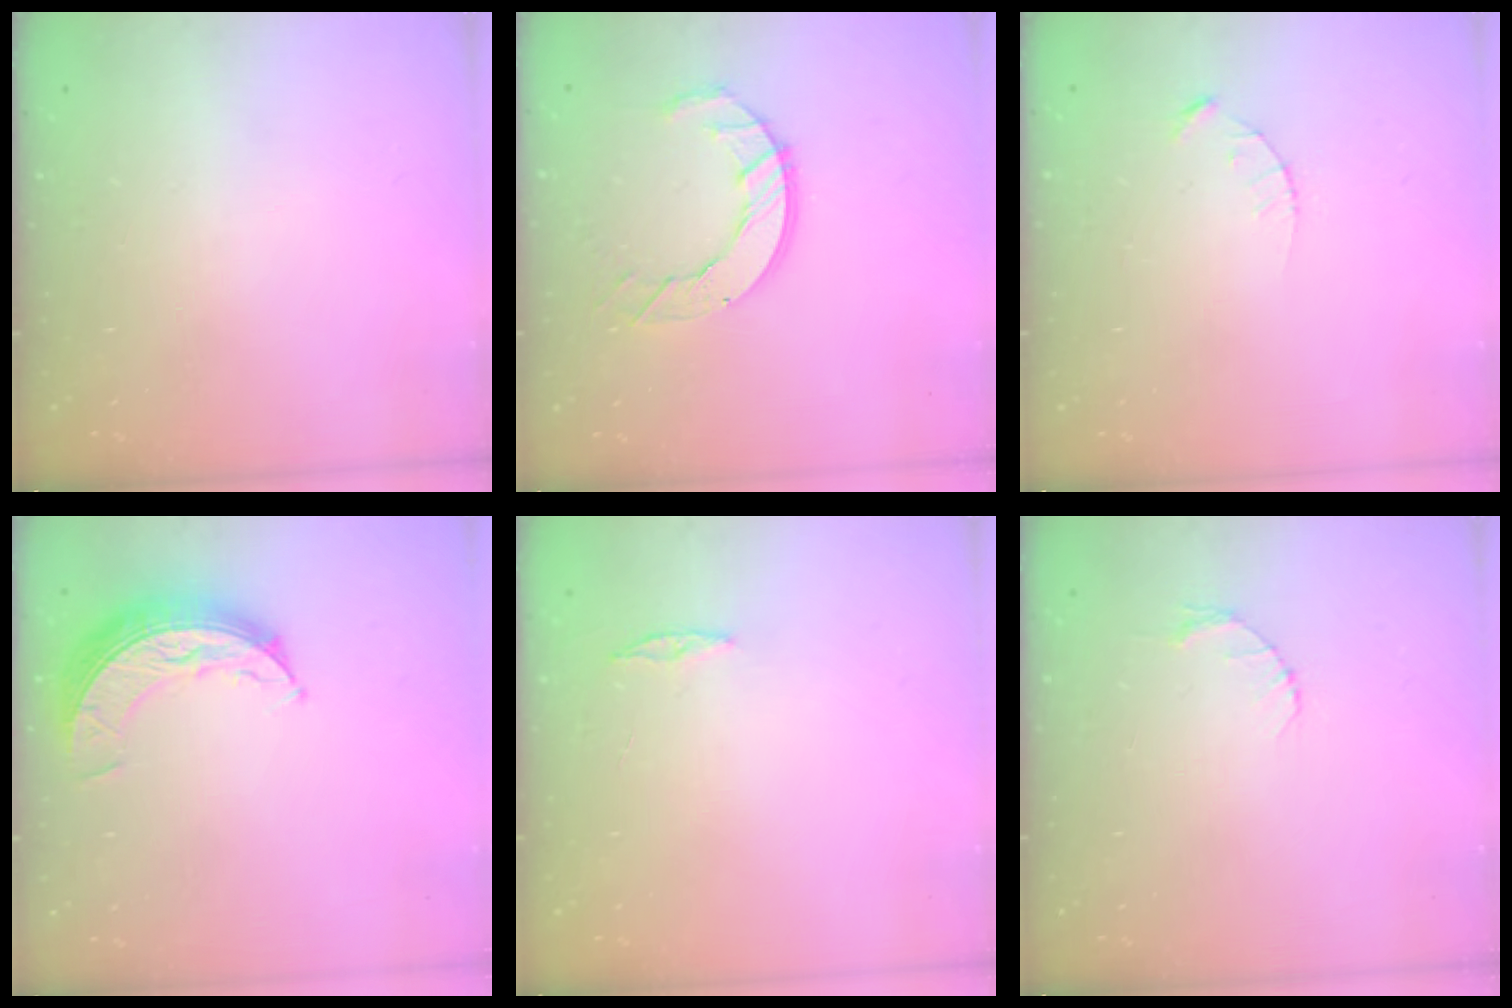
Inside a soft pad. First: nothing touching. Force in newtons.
{"total": 9.1, "press": 9.1, "slide": 0.9}
{"total": 2.1, "press": 2.1, "slide": 0.3}
{"total": 8.7, "press": 8.7, "slide": 0.6}
{"total": 3.0, "press": 2.9, "slide": 0.3}
{"total": 2.6, "press": 2.6, "slide": 0.3}